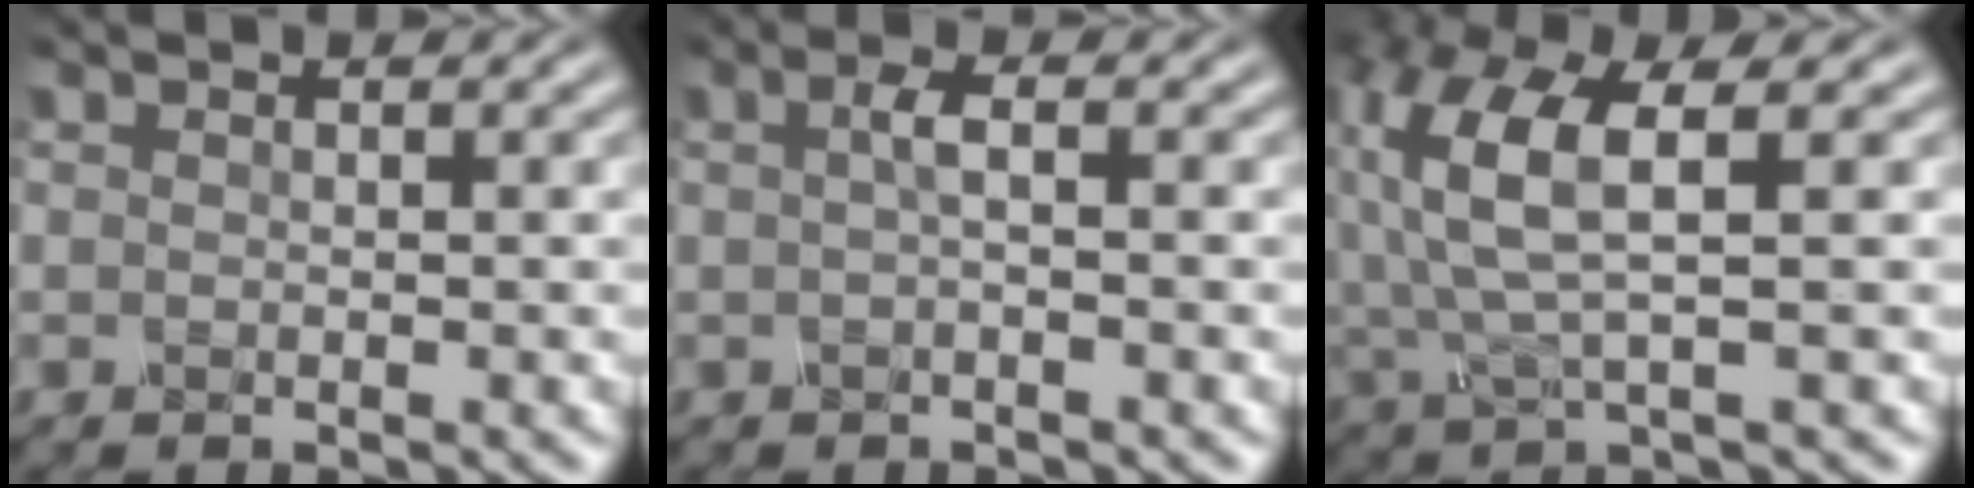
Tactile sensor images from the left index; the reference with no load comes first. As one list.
[{"total": 1.4, "force": [-0.2, 0.3, 1.4], "torque": [-0.030, 0.004, -0.007]}, {"total": 6.6, "force": [0.8, 2.5, 6.1], "torque": [-0.150, 0.007, 0.014]}]